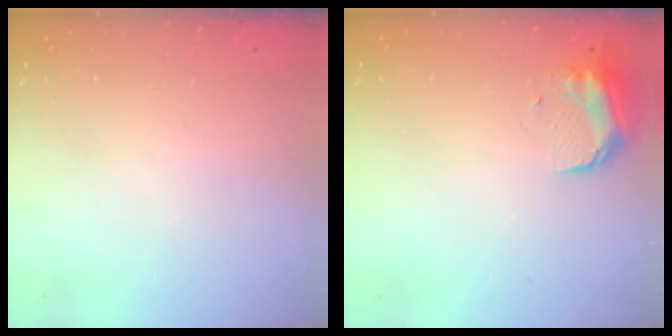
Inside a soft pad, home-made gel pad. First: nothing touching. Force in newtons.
{"total": 9.2, "press": 9.2, "slide": 0.6}